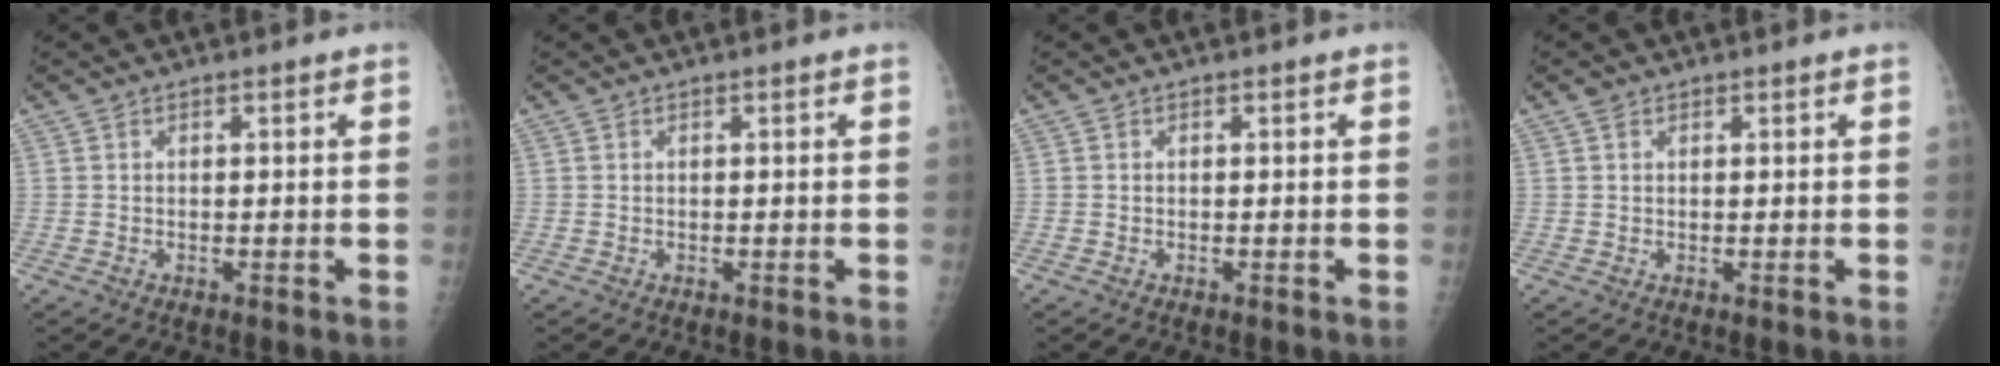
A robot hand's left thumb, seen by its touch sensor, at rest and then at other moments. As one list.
[{"total": 0.0}, {"total": 0.0}, {"total": 1.0, "force": [0.6, 0.7, 0.4], "torque": [-0.004, 0.001, 0.010]}]